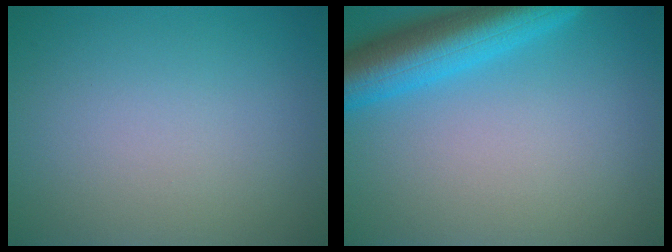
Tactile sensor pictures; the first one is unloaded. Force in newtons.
{"total": 7.2, "press": 7.2, "slide": 0.4}